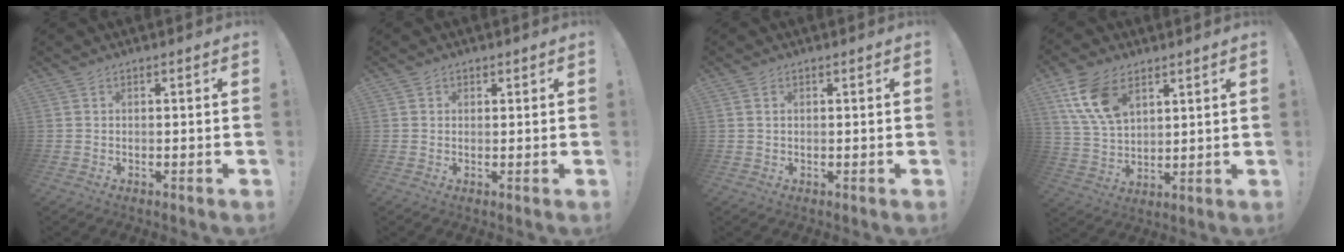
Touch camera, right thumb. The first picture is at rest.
{"total": 1.1, "force": [0.6, 0.9, 0.2], "torque": [-0.004, 0.002, 0.011]}
{"total": 0.9, "force": [0.4, 0.7, 0.5], "torque": [-0.014, 0.004, 0.008]}
{"total": 13.9, "force": [7.1, 8.6, 8.4], "torque": [-0.165, -0.021, 0.138]}